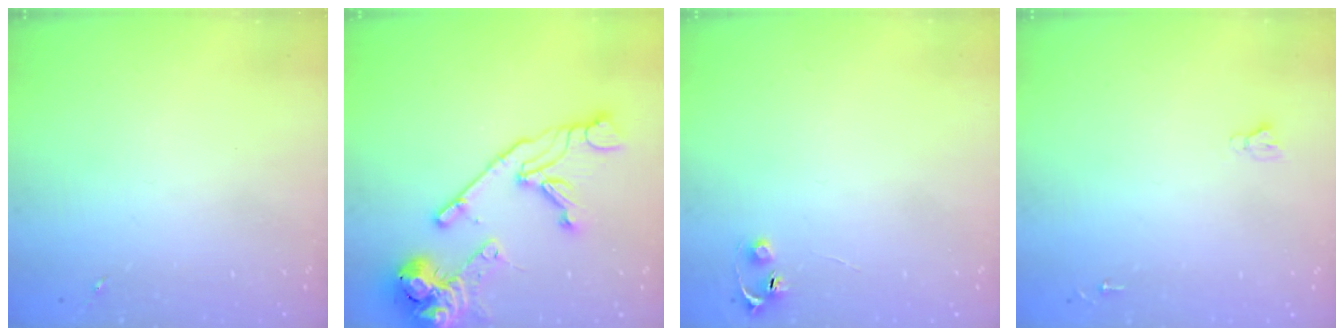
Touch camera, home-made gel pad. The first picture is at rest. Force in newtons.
{"total": 18.4, "press": 18.2, "slide": 2.3}
{"total": 4.0, "press": 4.0, "slide": 0.5}
{"total": 2.7, "press": 2.7, "slide": 0.0}